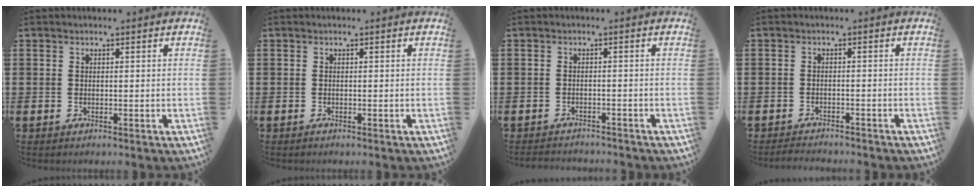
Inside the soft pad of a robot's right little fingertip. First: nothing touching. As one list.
[{"total": 0.0}, {"total": 1.3, "force": [-1.3, 0.0, -0.2], "torque": [-0.001, 0.000, -0.028]}, {"total": 1.4, "force": [-1.4, 0.0, 0.0], "torque": [-0.003, 0.000, -0.030]}]